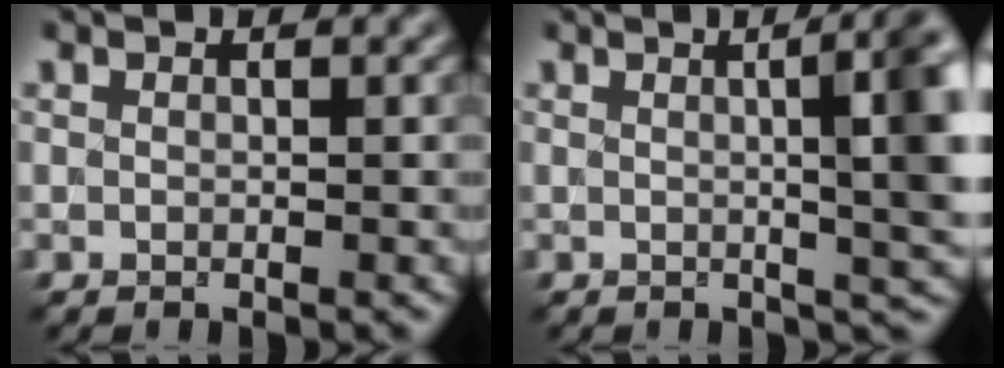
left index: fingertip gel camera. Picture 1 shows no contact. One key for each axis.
{"total": 9.2, "fx": 0.9, "fy": 2.7, "fz": 8.8, "tx": -0.070, "ty": 0.018, "tz": 0.004}